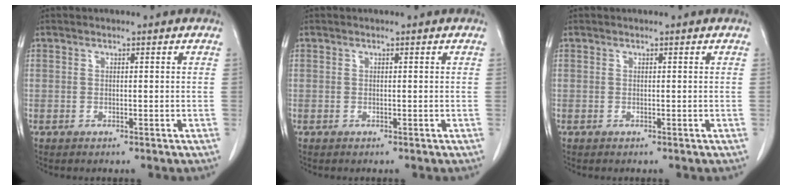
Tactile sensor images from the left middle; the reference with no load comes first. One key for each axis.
{"total": 0.0}
{"total": 0.0}